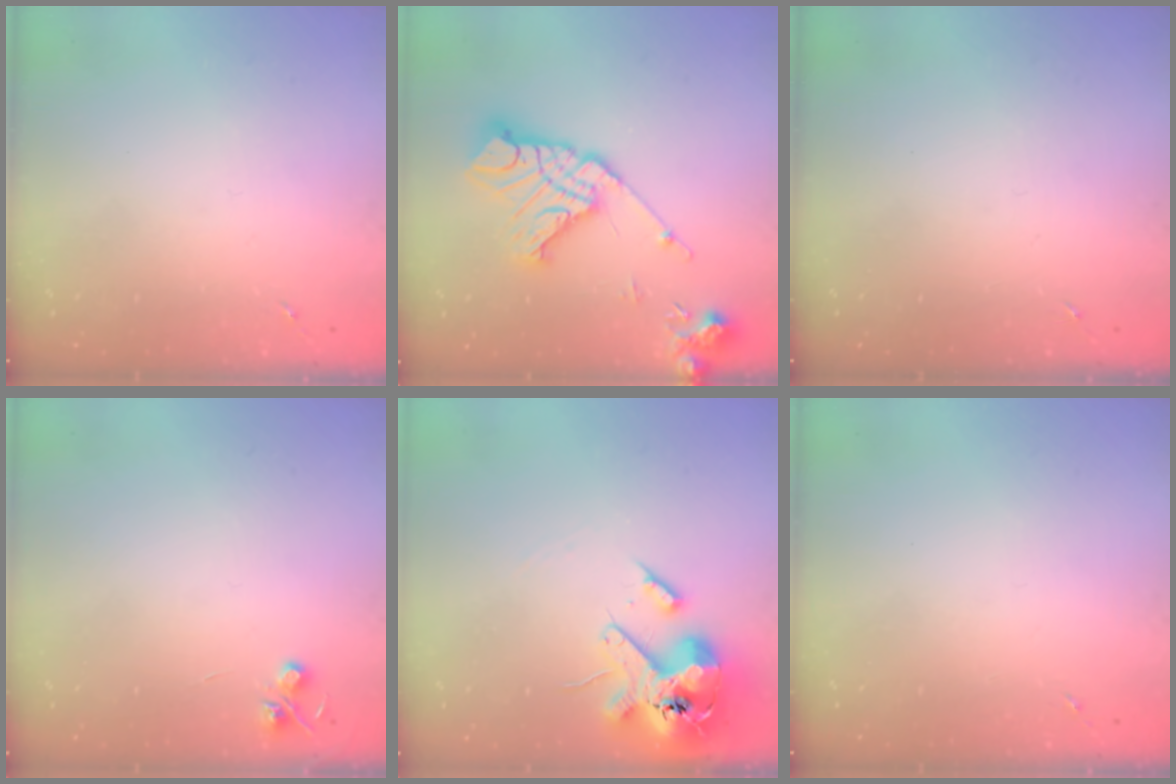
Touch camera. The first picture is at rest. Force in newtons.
{"total": 18.0, "press": 17.9, "slide": 2.5}
{"total": 0.0}
{"total": 4.6, "press": 4.6, "slide": 0.6}
{"total": 16.8, "press": 16.5, "slide": 2.9}
{"total": 0.0}